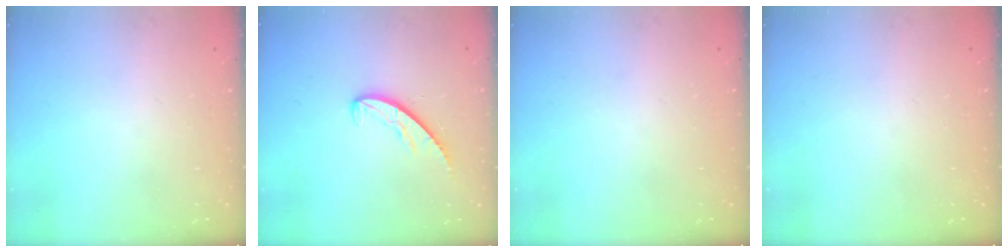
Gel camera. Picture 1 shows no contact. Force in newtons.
{"total": 6.3, "press": 6.3, "slide": 0.4}
{"total": 0.0}
{"total": 0.0}